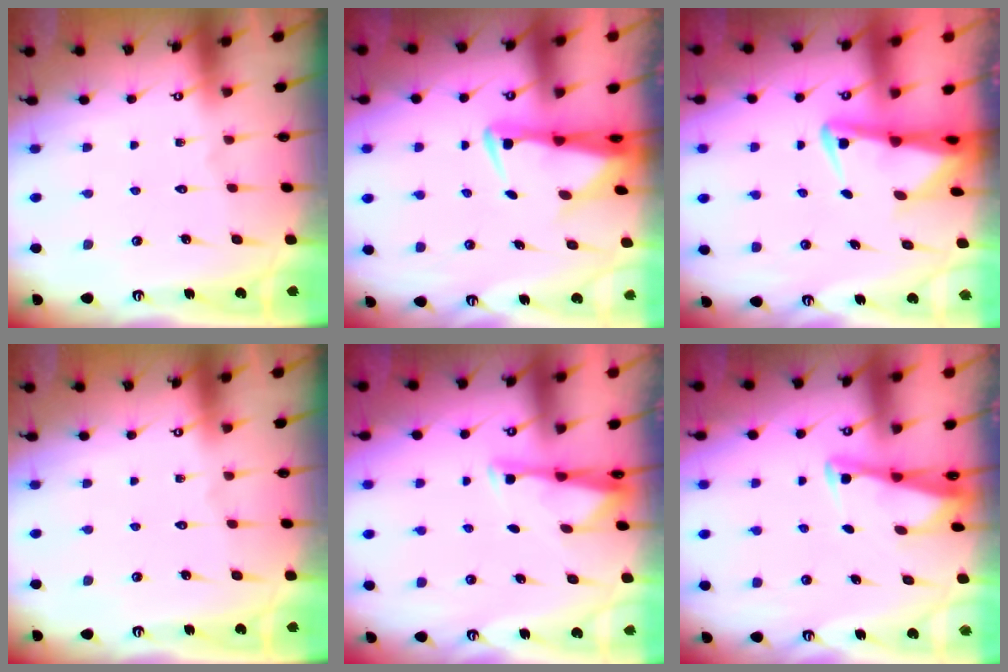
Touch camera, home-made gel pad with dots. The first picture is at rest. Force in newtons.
{"total": 3.4, "press": 3.3, "slide": 0.6}
{"total": 3.6, "press": 3.5, "slide": 0.8}
{"total": 0.0}
{"total": 3.3, "press": 3.3, "slide": 0.4}
{"total": 3.0, "press": 2.9, "slide": 0.3}